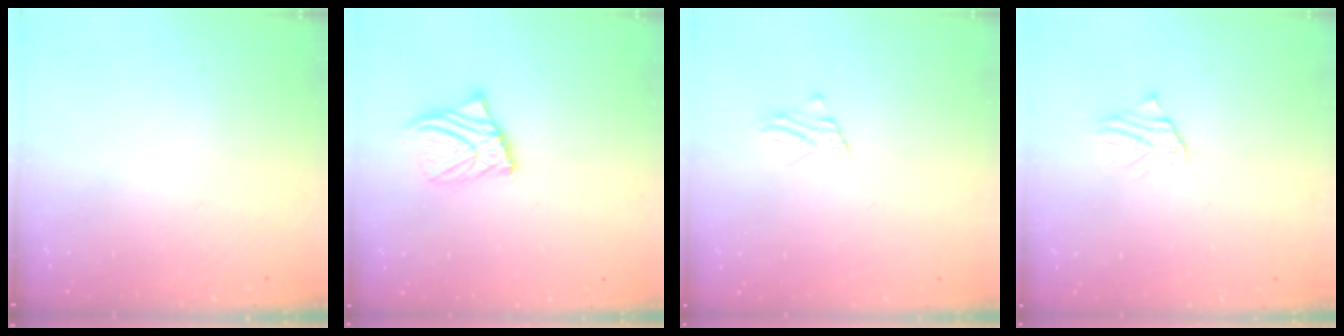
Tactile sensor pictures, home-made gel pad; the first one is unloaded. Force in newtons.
{"total": 9.0, "press": 9.0, "slide": 1.1}
{"total": 1.9, "press": 1.9, "slide": 0.1}
{"total": 2.5, "press": 2.5, "slide": 0.2}